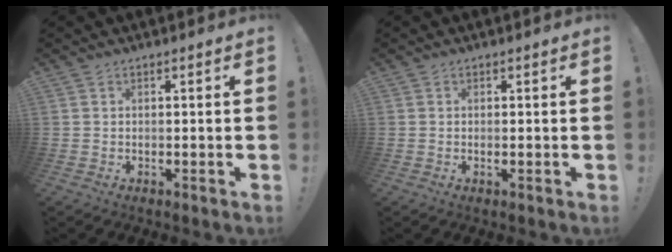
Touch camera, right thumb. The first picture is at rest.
{"total": 0.5, "force": [-0.1, 0.0, 0.5], "torque": [-0.006, -0.003, -0.002]}